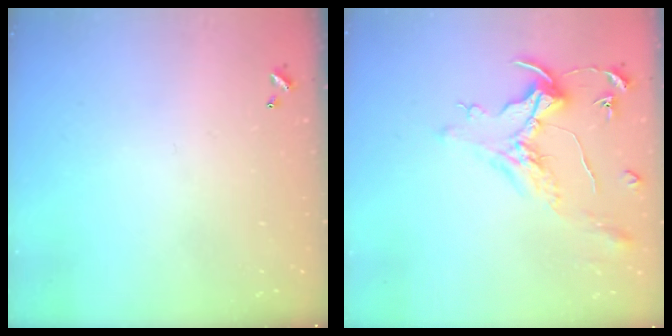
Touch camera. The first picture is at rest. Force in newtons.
{"total": 1.6, "press": 1.4, "slide": 0.7}